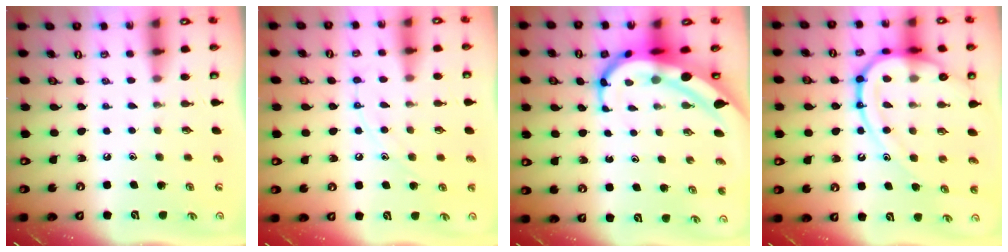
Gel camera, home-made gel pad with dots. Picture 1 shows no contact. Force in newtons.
{"total": 9.0, "press": 9.0, "slide": 0.8}
{"total": 9.6, "press": 9.6, "slide": 1.2}
{"total": 17.5, "press": 17.4, "slide": 1.4}